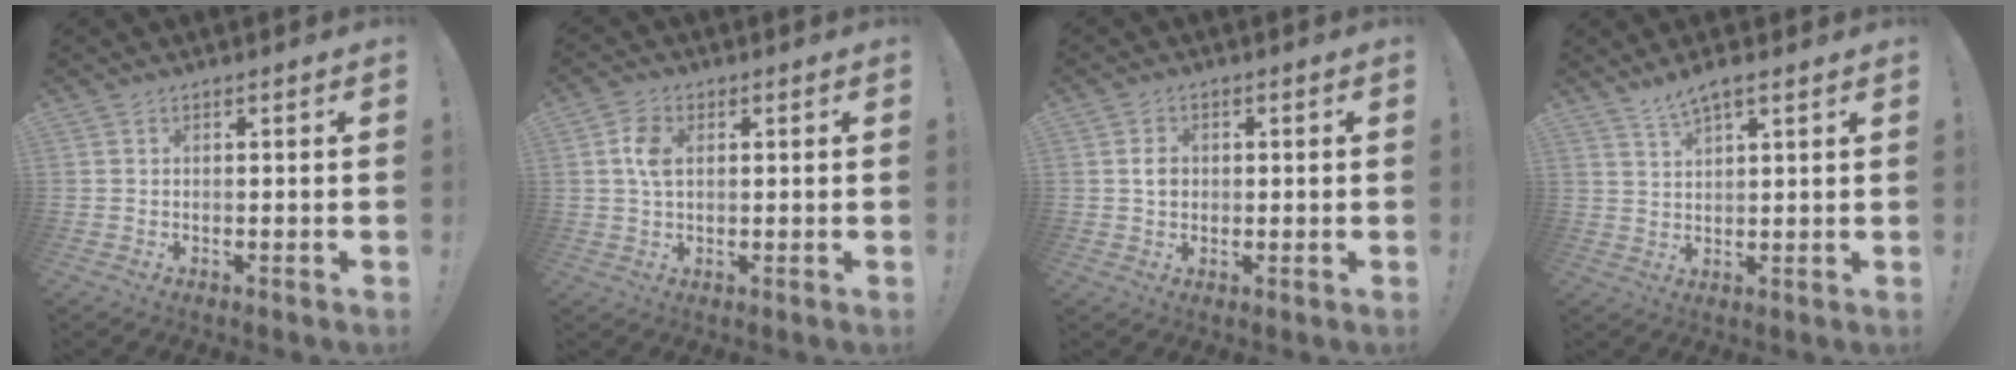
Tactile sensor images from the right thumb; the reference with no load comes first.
{"total": 5.8, "force": [1.3, 3.6, 4.3], "torque": [-0.078, 0.001, 0.020]}
{"total": 3.4, "force": [0.1, 2.7, 2.0], "torque": [-0.022, 0.000, -0.001]}
{"total": 4.9, "force": [3.9, 0.9, 2.8], "torque": [-0.047, -0.023, 0.069]}